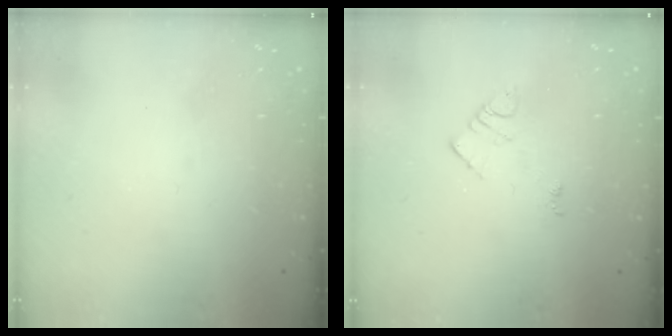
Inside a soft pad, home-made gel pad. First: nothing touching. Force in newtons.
{"total": 5.6, "press": 5.5, "slide": 0.7}